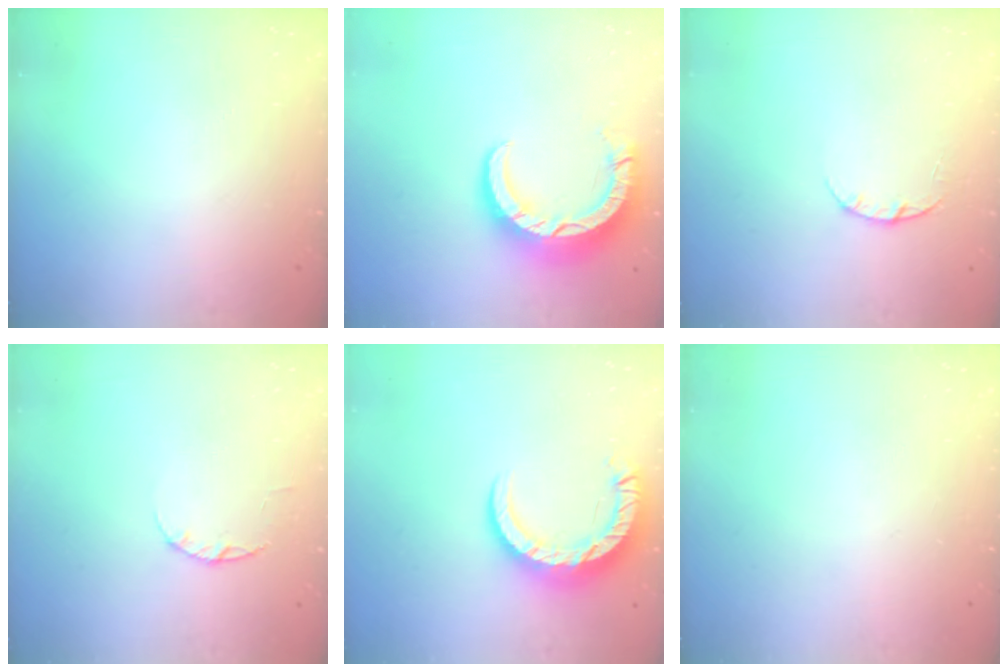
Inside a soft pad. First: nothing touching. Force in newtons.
{"total": 9.9, "press": 9.8, "slide": 1.0}
{"total": 2.3, "press": 2.3, "slide": 0.3}
{"total": 2.4, "press": 2.3, "slide": 0.4}
{"total": 10.7, "press": 10.6, "slide": 1.1}
{"total": 0.0}